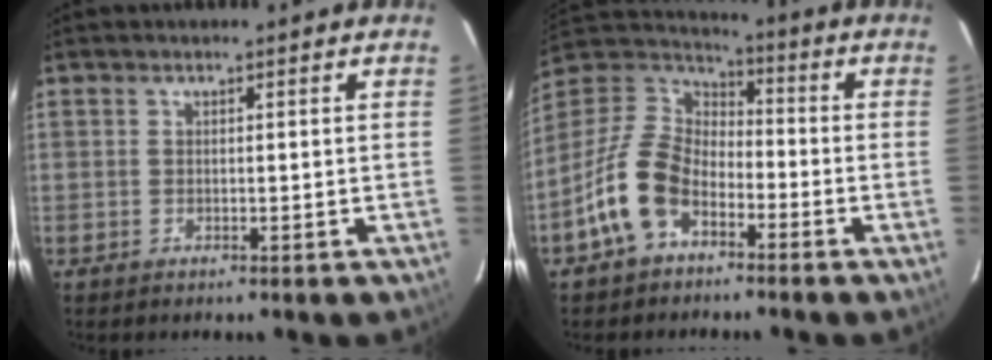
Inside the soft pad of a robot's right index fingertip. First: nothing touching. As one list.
[{"total": 13.3, "force": [-6.5, 8.2, 8.2], "torque": [-0.174, 0.015, -0.128]}]